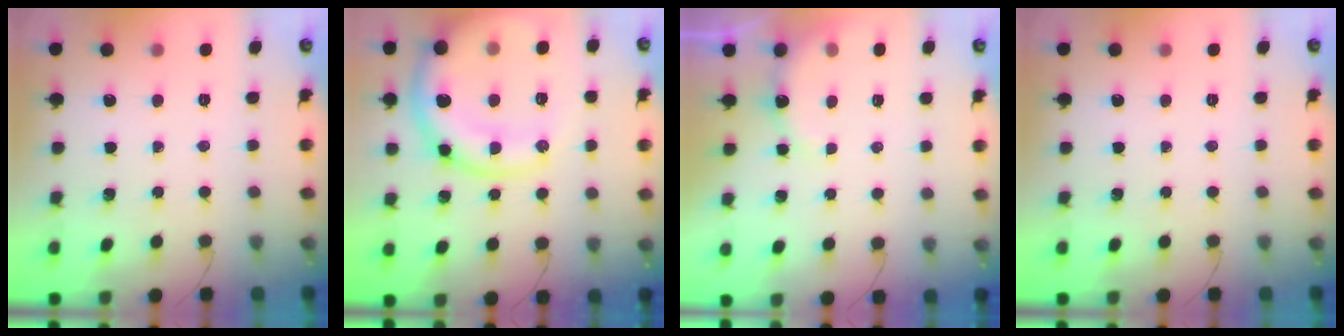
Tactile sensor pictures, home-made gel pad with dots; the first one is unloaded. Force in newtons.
{"total": 15.8, "press": 15.6, "slide": 2.6}
{"total": 7.1, "press": 6.9, "slide": 1.2}
{"total": 0.0}